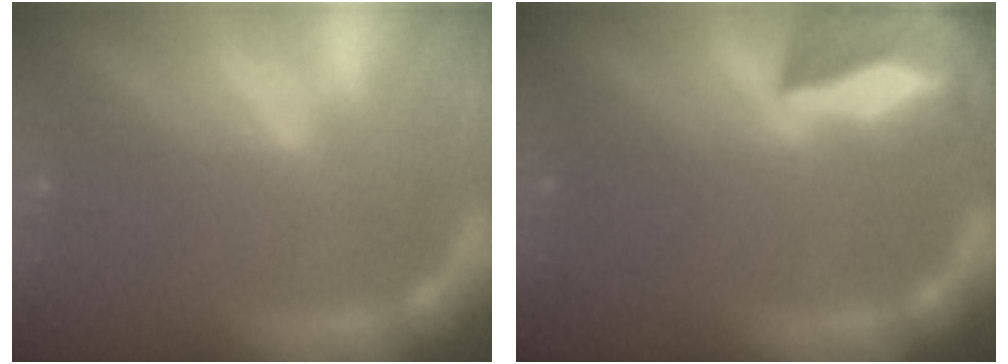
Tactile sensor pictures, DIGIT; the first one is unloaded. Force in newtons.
{"total": 10.0}